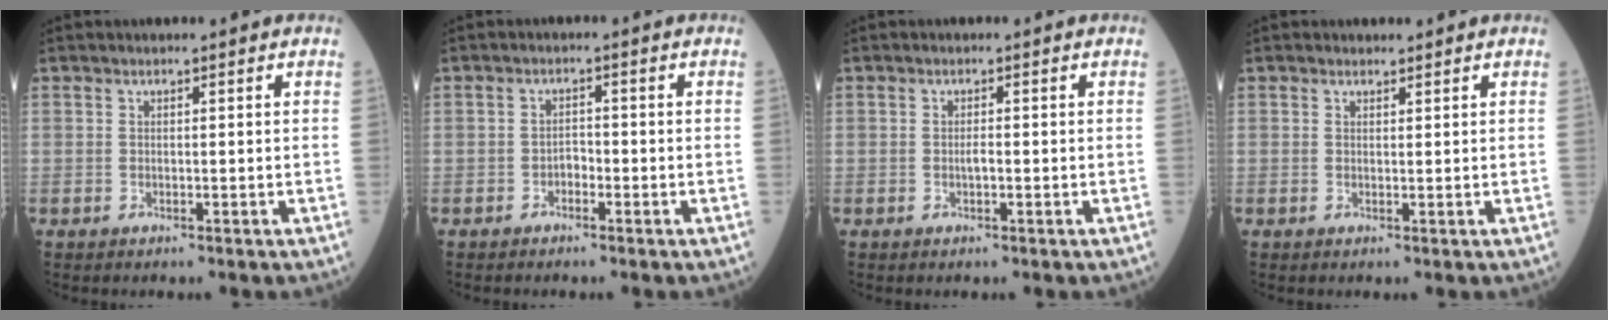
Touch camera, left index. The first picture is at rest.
{"total": 1.6, "force": [-1.0, 0.8, 0.8], "torque": [-0.006, 0.003, -0.022]}
{"total": 1.1, "force": [-0.4, 0.3, 0.9], "torque": [-0.018, -0.001, -0.009]}
{"total": 0.7, "force": [0.5, 0.5, 0.0], "torque": [0.001, -0.005, 0.003]}